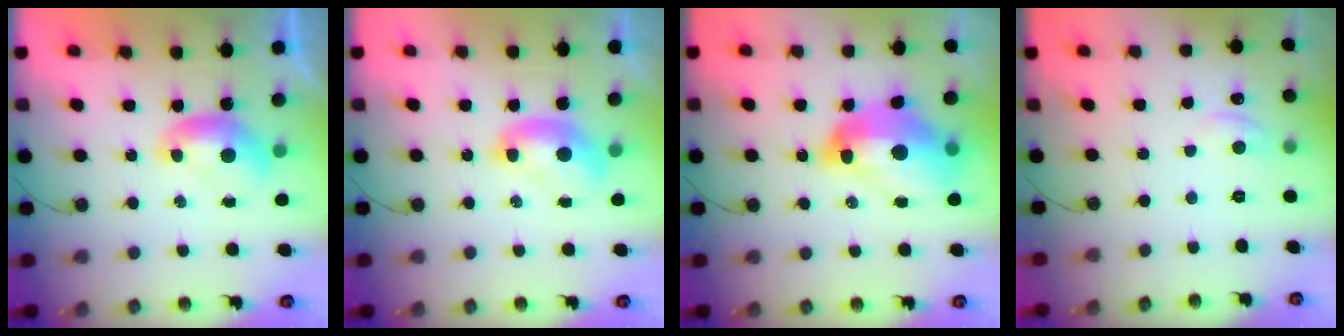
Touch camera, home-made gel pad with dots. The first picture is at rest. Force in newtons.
{"total": 2.1, "press": 2.1, "slide": 0.2}
{"total": 13.2, "press": 13.2, "slide": 1.5}
{"total": 1.0, "press": 0.7, "slide": 0.7}